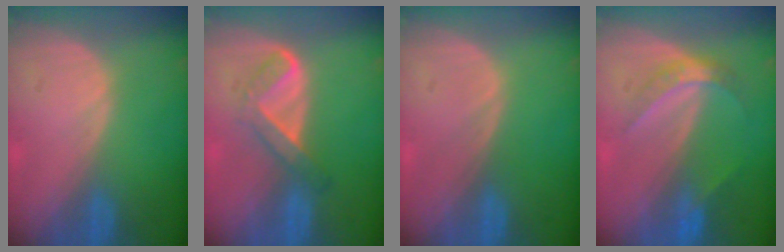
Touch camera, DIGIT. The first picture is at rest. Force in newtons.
{"total": 5.5, "press": 4.6, "slide": 3.0}
{"total": 0.0}
{"total": 4.7, "press": 4.2, "slide": 2.1}